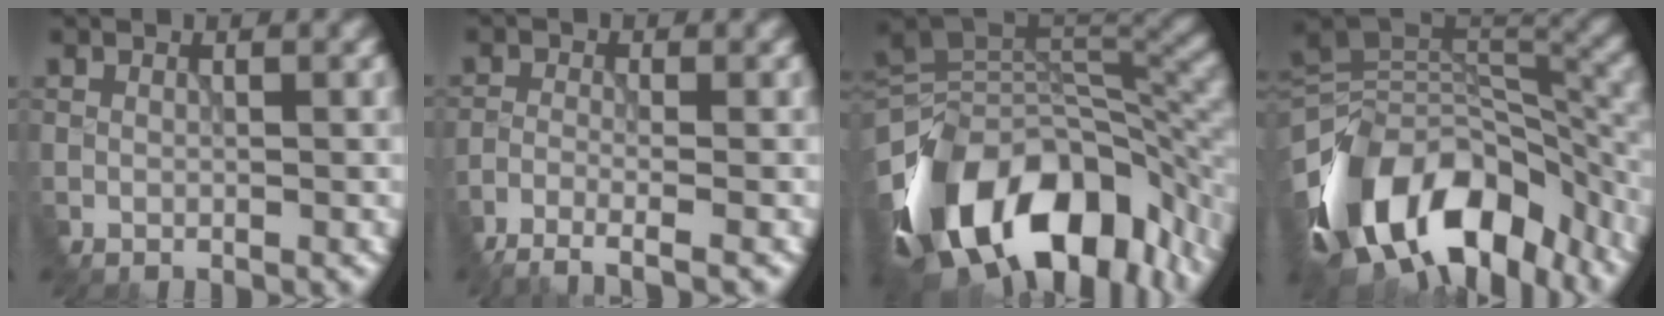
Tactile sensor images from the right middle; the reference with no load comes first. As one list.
[{"total": 3.7, "force": [-3.5, -0.1, 1.4], "torque": [-0.039, -0.003, -0.058]}, {"total": 15.4, "force": [-8.0, 8.8, 9.8], "torque": [-0.199, -0.009, -0.108]}, {"total": 14.3, "force": [-8.5, 8.4, 7.9], "torque": [-0.179, 0.003, -0.116]}]